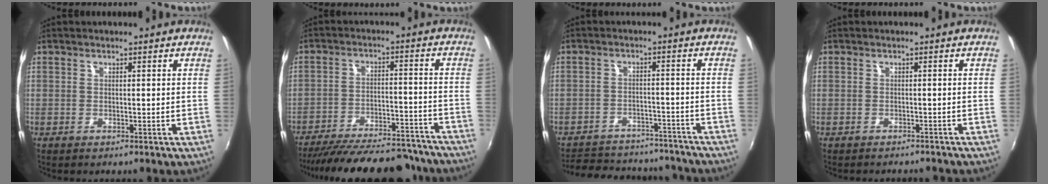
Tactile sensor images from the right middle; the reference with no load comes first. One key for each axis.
{"total": 25.4, "fx": -22.5, "fy": 6.6, "fz": 9.6, "tx": -0.186, "ty": -0.004, "tz": -0.299}
{"total": 20.4, "fx": -17.8, "fy": 7.1, "fz": 7.0, "tx": -0.150, "ty": 0.021, "tz": -0.225}
{"total": 3.5, "fx": -3.2, "fy": 0.9, "fz": 1.0, "tx": -0.024, "ty": -0.011, "tz": -0.044}